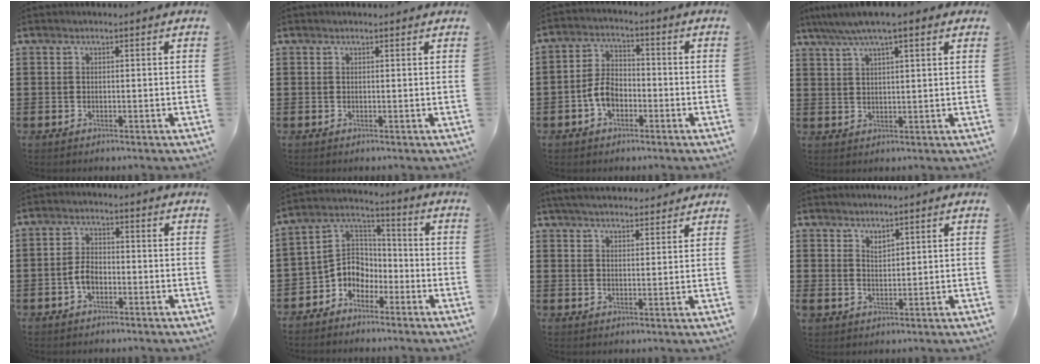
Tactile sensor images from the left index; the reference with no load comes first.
{"total": 0.0}
{"total": 5.2, "force": [-2.2, 3.3, 3.4], "torque": [-0.083, 0.005, -0.047]}
{"total": 5.7, "force": [4.0, 0.8, 4.0], "torque": [-0.085, -0.001, 0.069]}
{"total": 3.3, "force": [-1.1, 2.0, 2.5], "torque": [-0.069, -0.002, -0.029]}
{"total": 6.0, "force": [-3.4, 4.8, 1.4], "torque": [-0.051, 0.005, -0.075]}
{"total": 4.1, "force": [4.0, 0.4, 0.8], "torque": [-0.028, -0.011, 0.074]}
{"total": 2.0, "force": [1.7, 1.1, 0.3], "torque": [-0.009, 0.003, 0.032]}